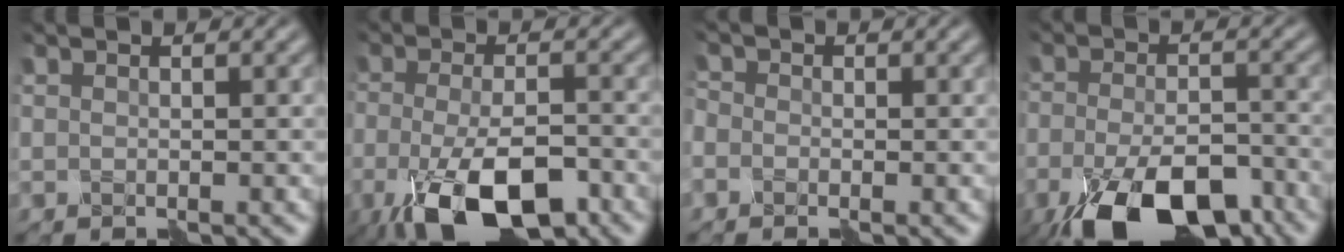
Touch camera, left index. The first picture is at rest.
{"total": 10.2, "force": [-5.2, 3.9, 7.8], "torque": [-0.143, -0.013, -0.090]}
{"total": 2.2, "force": [-1.0, 1.9, 0.4], "torque": [-0.003, 0.008, -0.022]}
{"total": 12.4, "force": [-7.6, 5.2, 8.3], "torque": [-0.156, -0.029, -0.124]}